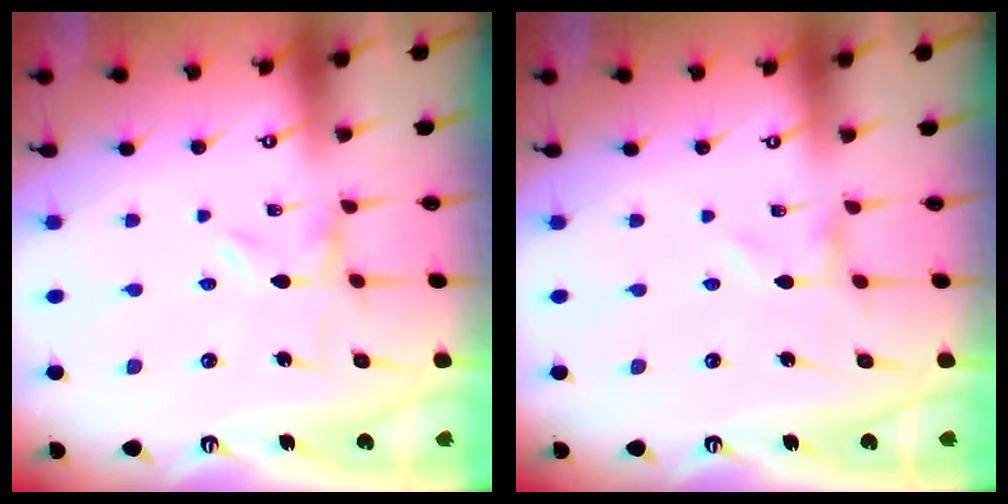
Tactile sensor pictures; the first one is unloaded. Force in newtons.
{"total": 0.0}